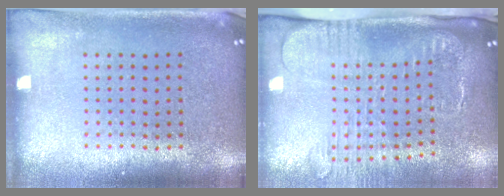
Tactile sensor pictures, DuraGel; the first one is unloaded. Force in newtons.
{"total": 2.6, "press": 2.0, "slide": 1.7}